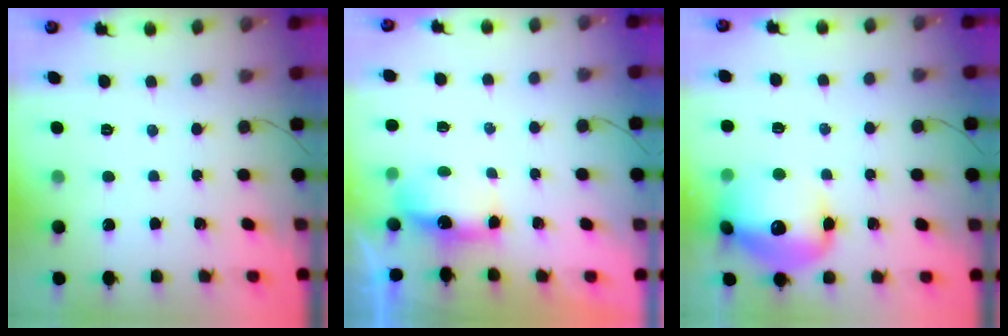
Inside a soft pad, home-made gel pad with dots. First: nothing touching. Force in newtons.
{"total": 6.2, "press": 6.1, "slide": 0.8}
{"total": 16.7, "press": 16.5, "slide": 2.7}